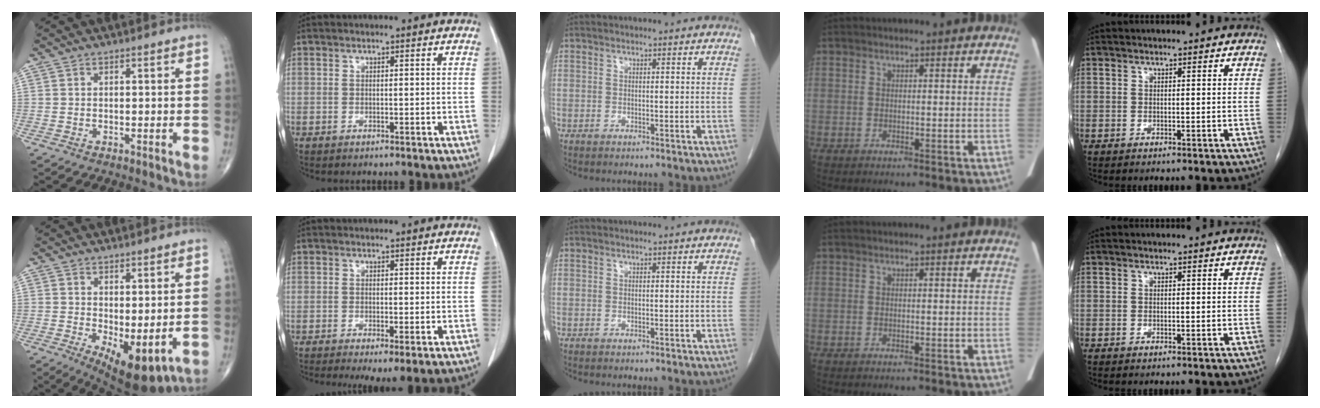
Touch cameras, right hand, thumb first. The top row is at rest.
{"thumb": {"total": 9.1, "force": [-1.2, 3.9, 8.1], "torque": [-0.116, -0.019, -0.001]}, "index": {"total": 3.7, "force": [-1.6, 0.9, 3.2], "torque": [-0.049, -0.014, -0.023]}}